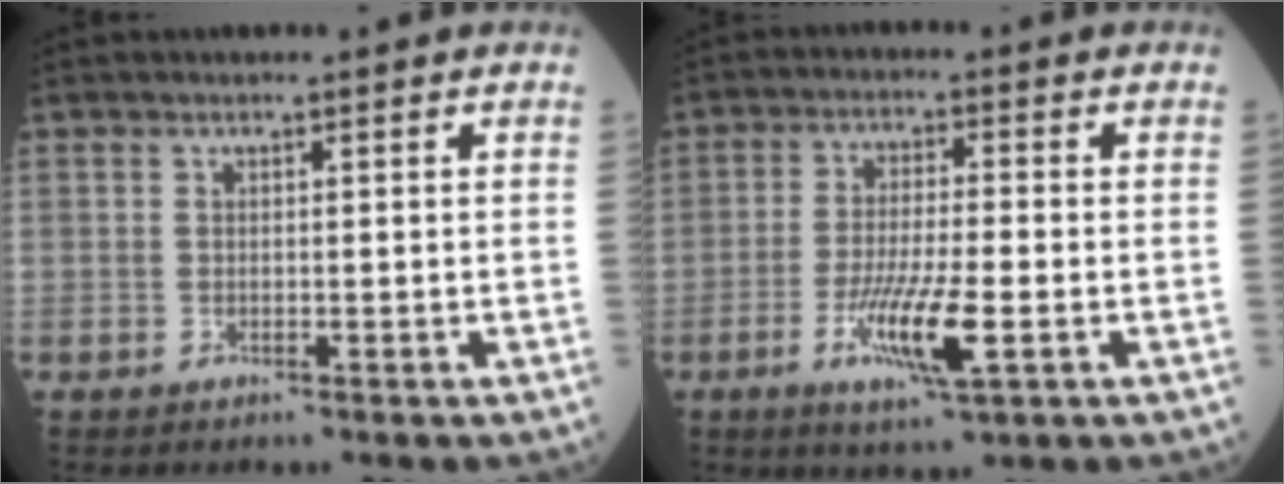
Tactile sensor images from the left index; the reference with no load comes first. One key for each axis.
{"total": 8.4, "fx": -3.2, "fy": 1.0, "fz": 7.7, "tx": -0.145, "ty": -0.014, "tz": -0.060}